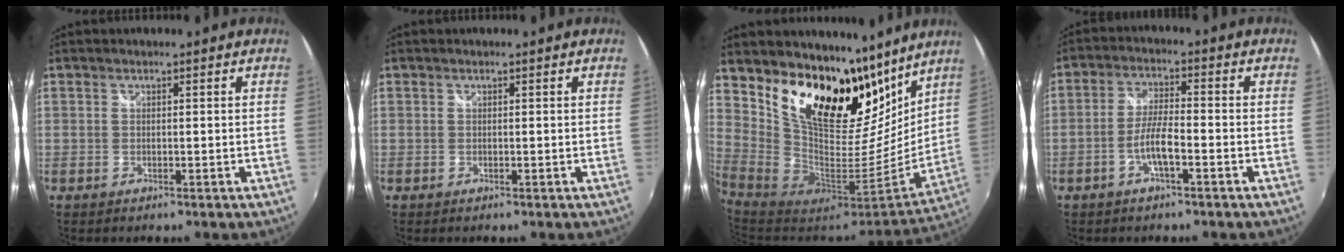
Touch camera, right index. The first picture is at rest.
{"total": 0.0}
{"total": 21.3, "force": [14.8, 9.7, 11.8], "torque": [-0.201, -0.010, 0.267]}
{"total": 5.3, "force": [-2.5, 0.9, 4.6], "torque": [-0.095, 0.003, -0.046]}